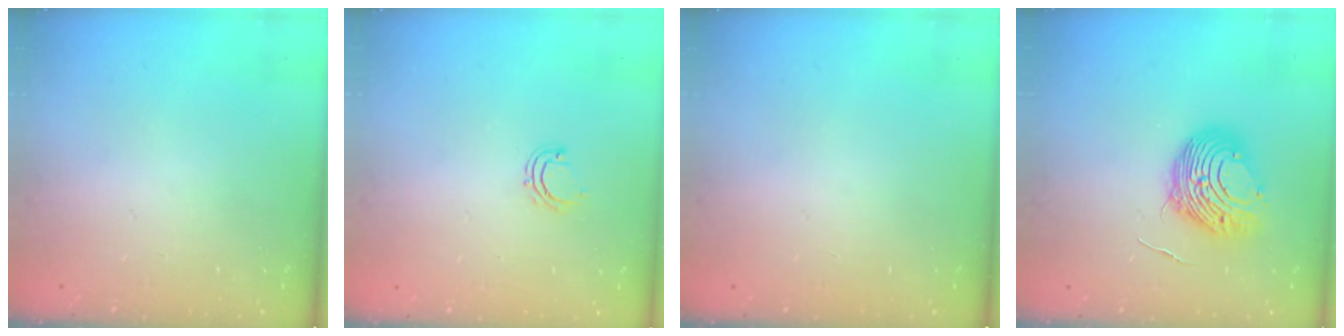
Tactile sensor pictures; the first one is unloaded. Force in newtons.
{"total": 5.2, "press": 5.1, "slide": 1.0}
{"total": 0.0}
{"total": 10.4, "press": 10.3, "slide": 1.0}